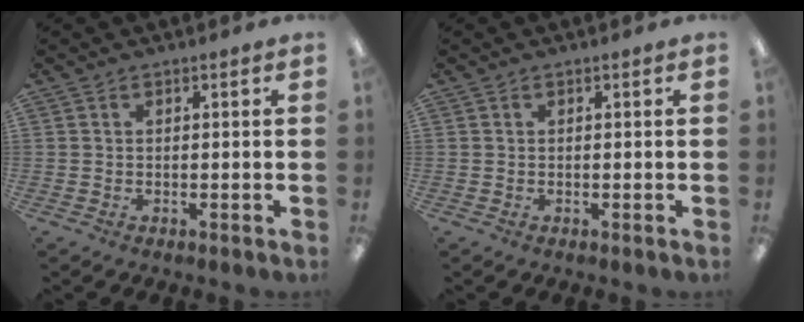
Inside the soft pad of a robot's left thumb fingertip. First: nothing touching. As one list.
[{"total": 0.0}]